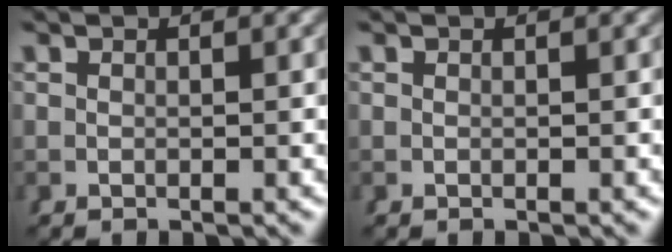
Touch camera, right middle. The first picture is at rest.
{"total": 0.0}